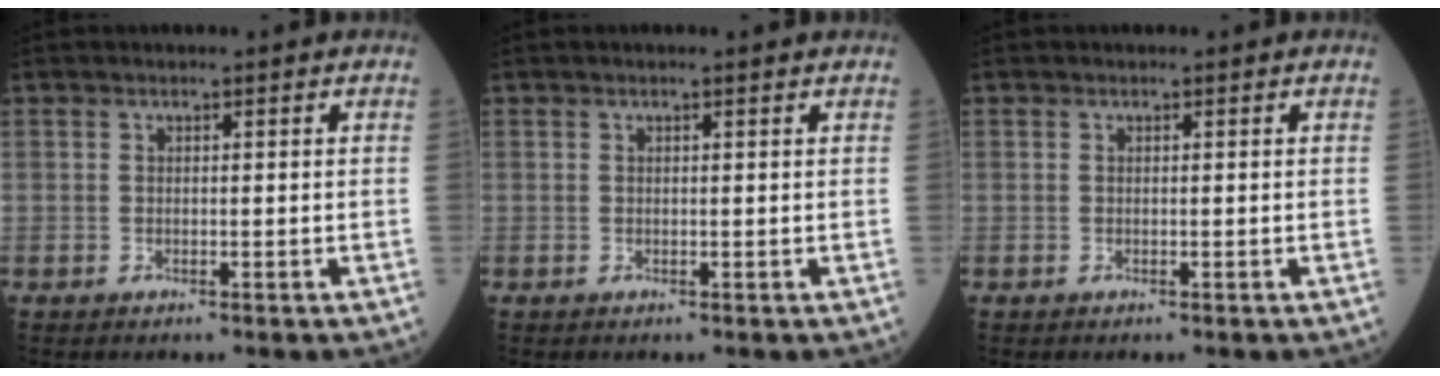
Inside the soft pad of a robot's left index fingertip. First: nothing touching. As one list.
[{"total": 1.0, "force": [0.8, -0.1, 0.6], "torque": [-0.012, 0.007, 0.013]}, {"total": 0.0}]